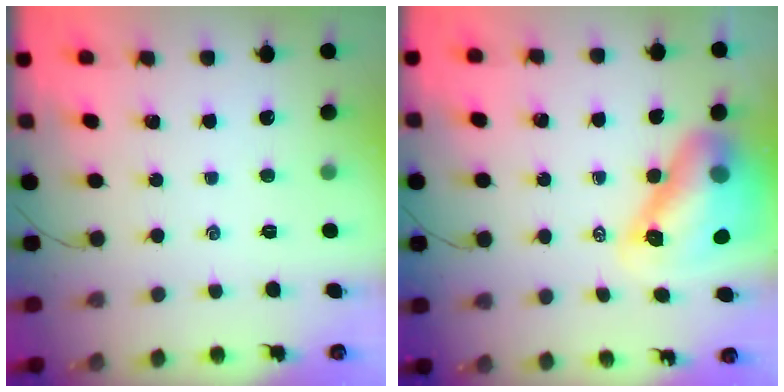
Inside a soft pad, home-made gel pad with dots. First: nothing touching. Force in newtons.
{"total": 13.9, "press": 13.2, "slide": 4.5}